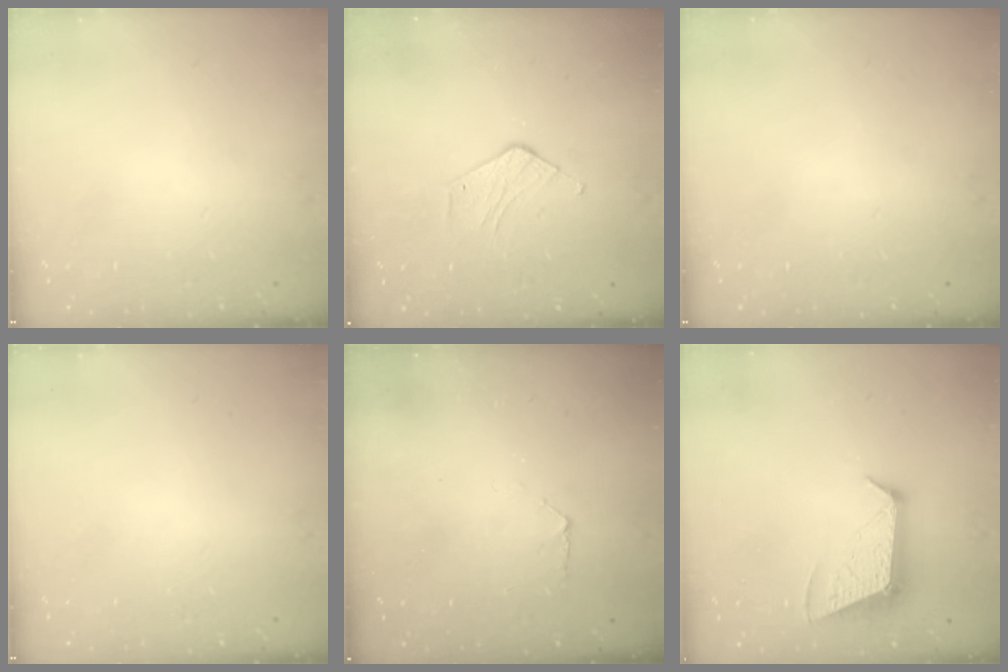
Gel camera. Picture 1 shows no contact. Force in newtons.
{"total": 4.4, "press": 4.4, "slide": 0.3}
{"total": 0.0}
{"total": 0.0}
{"total": 5.1, "press": 5.0, "slide": 0.5}
{"total": 10.0, "press": 10.0, "slide": 0.2}